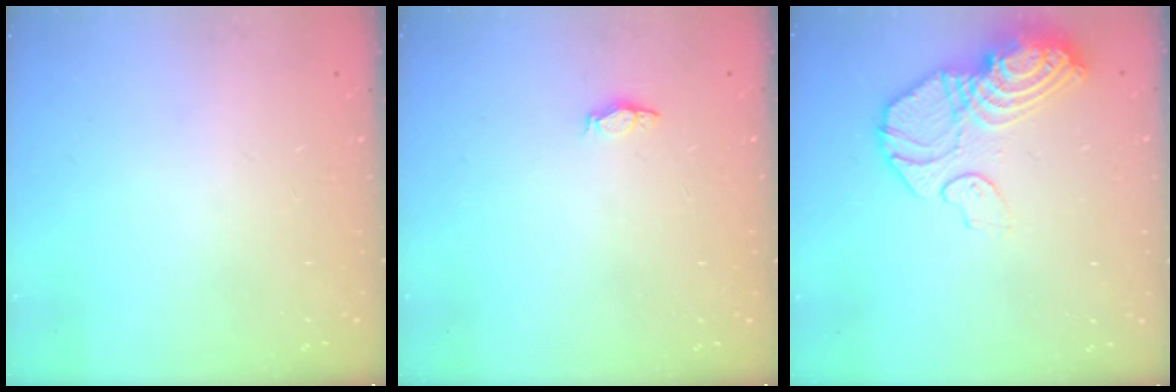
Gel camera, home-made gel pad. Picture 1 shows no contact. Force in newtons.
{"total": 3.7, "press": 3.3, "slide": 1.5}
{"total": 14.7, "press": 14.6, "slide": 1.5}